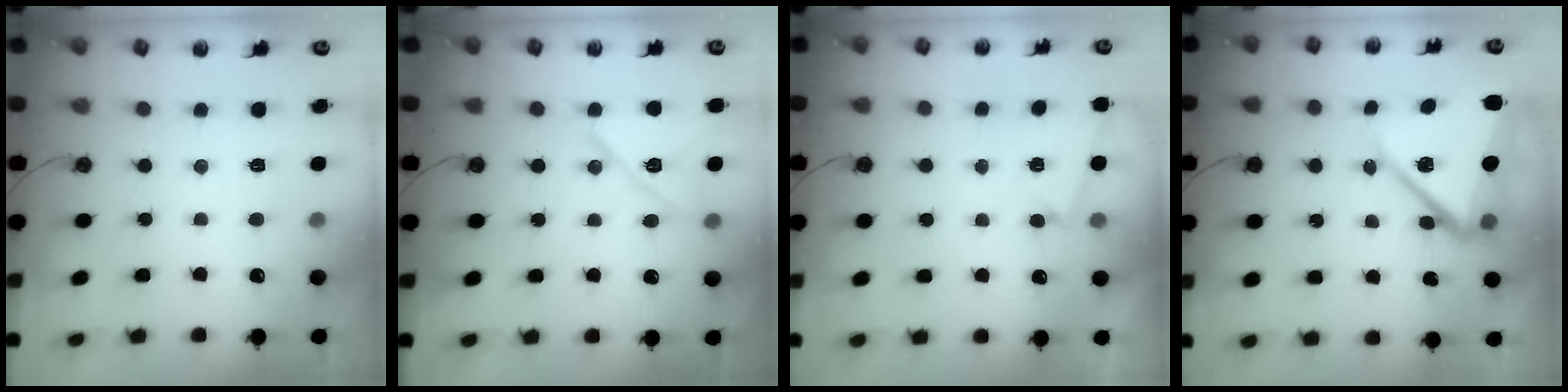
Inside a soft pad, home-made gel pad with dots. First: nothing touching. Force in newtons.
{"total": 12.7, "press": 9.2, "slide": 8.8}
{"total": 2.8, "press": 1.7, "slide": 2.2}
{"total": 13.5, "press": 13.4, "slide": 1.5}